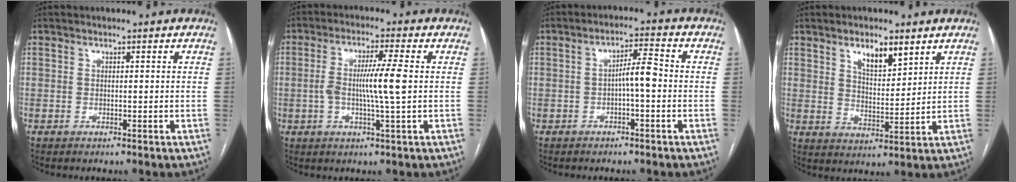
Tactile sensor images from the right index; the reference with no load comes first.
{"total": 7.2, "force": [-0.1, -0.3, 7.2], "torque": [-0.136, 0.003, -0.004]}
{"total": 4.3, "force": [-0.8, 0.7, 4.2], "torque": [-0.067, 0.012, -0.011]}
{"total": 6.2, "force": [4.0, 2.1, 4.2], "torque": [-0.074, -0.005, 0.071]}